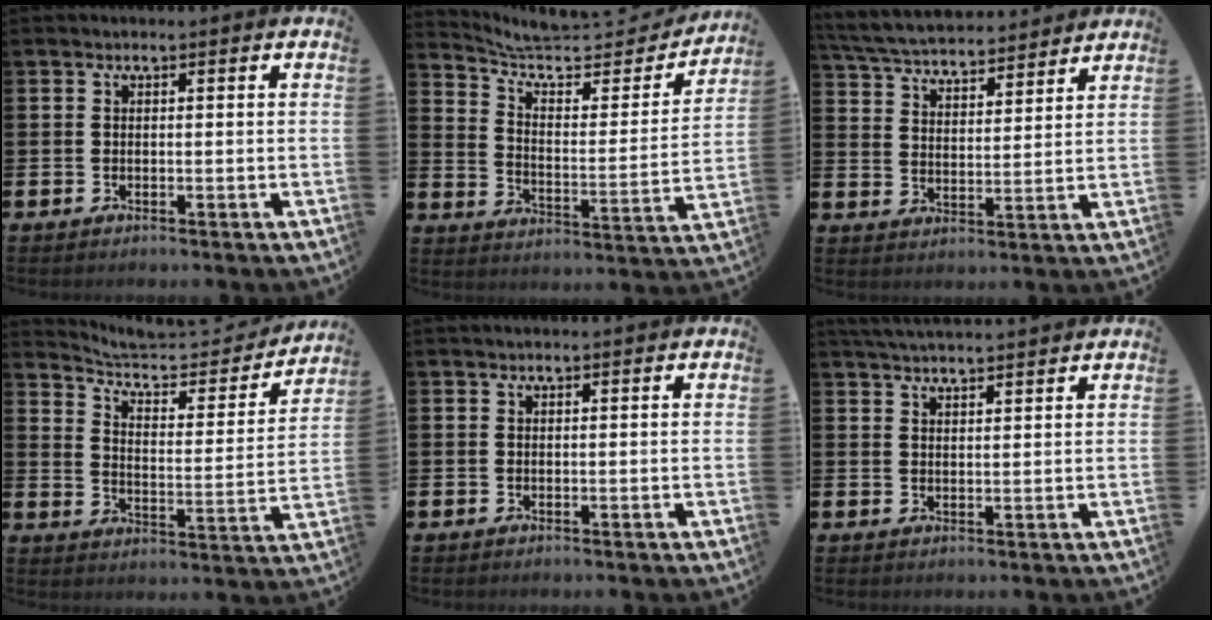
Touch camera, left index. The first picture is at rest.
{"total": 7.6, "force": [6.5, 2.5, 3.2], "torque": [-0.083, -0.051, 0.104]}
{"total": 5.6, "force": [5.5, 0.9, 0.6], "torque": [-0.041, -0.036, 0.097]}
{"total": 6.7, "force": [6.1, 1.8, 2.1], "torque": [-0.060, -0.049, 0.097]}
{"total": 0.6, "force": [0.6, 0.0, 0.2], "torque": [-0.003, 0.000, 0.012]}
{"total": 3.8, "force": [3.8, -0.1, 0.5], "torque": [-0.017, -0.013, 0.069]}